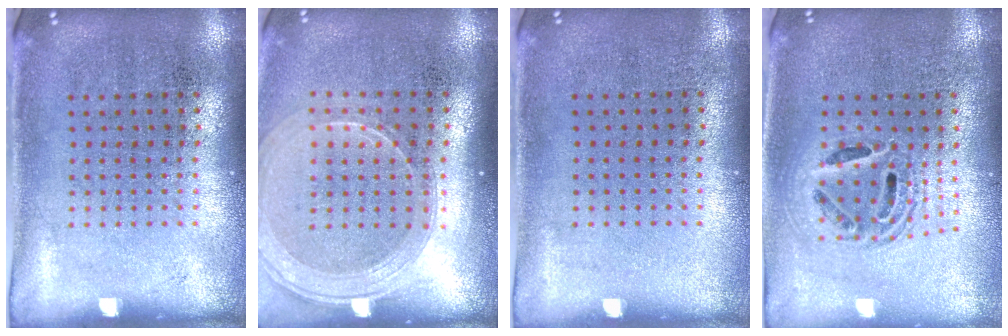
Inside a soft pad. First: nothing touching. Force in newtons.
{"total": 1.8, "press": 1.6, "slide": 0.8}
{"total": 0.0}
{"total": 1.6, "press": 1.3, "slide": 0.9}